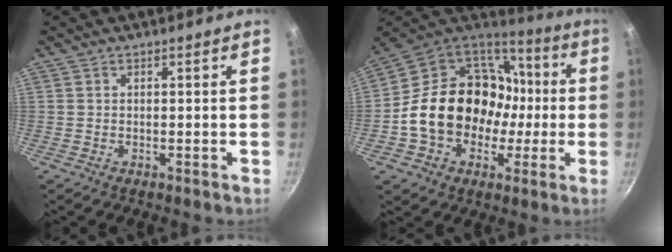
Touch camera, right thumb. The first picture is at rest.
{"total": 23.5, "force": [-1.4, 19.0, 13.7], "torque": [-0.218, 0.059, -0.008]}